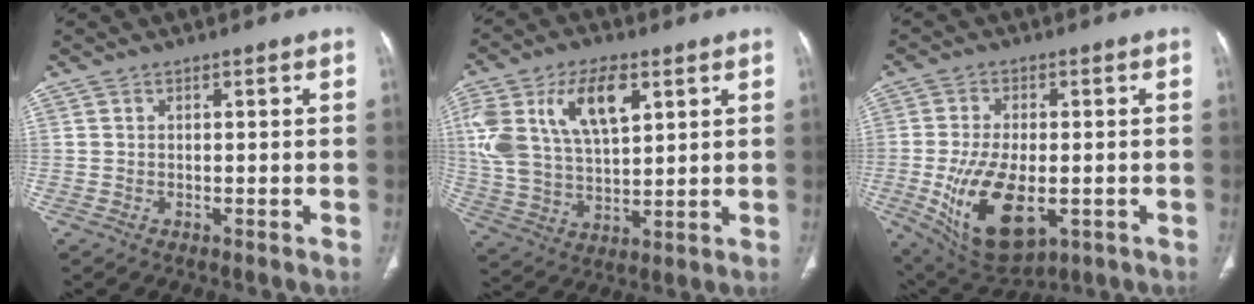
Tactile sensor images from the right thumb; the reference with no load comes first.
{"total": 17.6, "force": [6.8, 9.1, 13.3], "torque": [-0.250, -0.007, 0.132]}
{"total": 15.3, "force": [-3.5, 8.2, 12.5], "torque": [-0.222, -0.010, -0.038]}